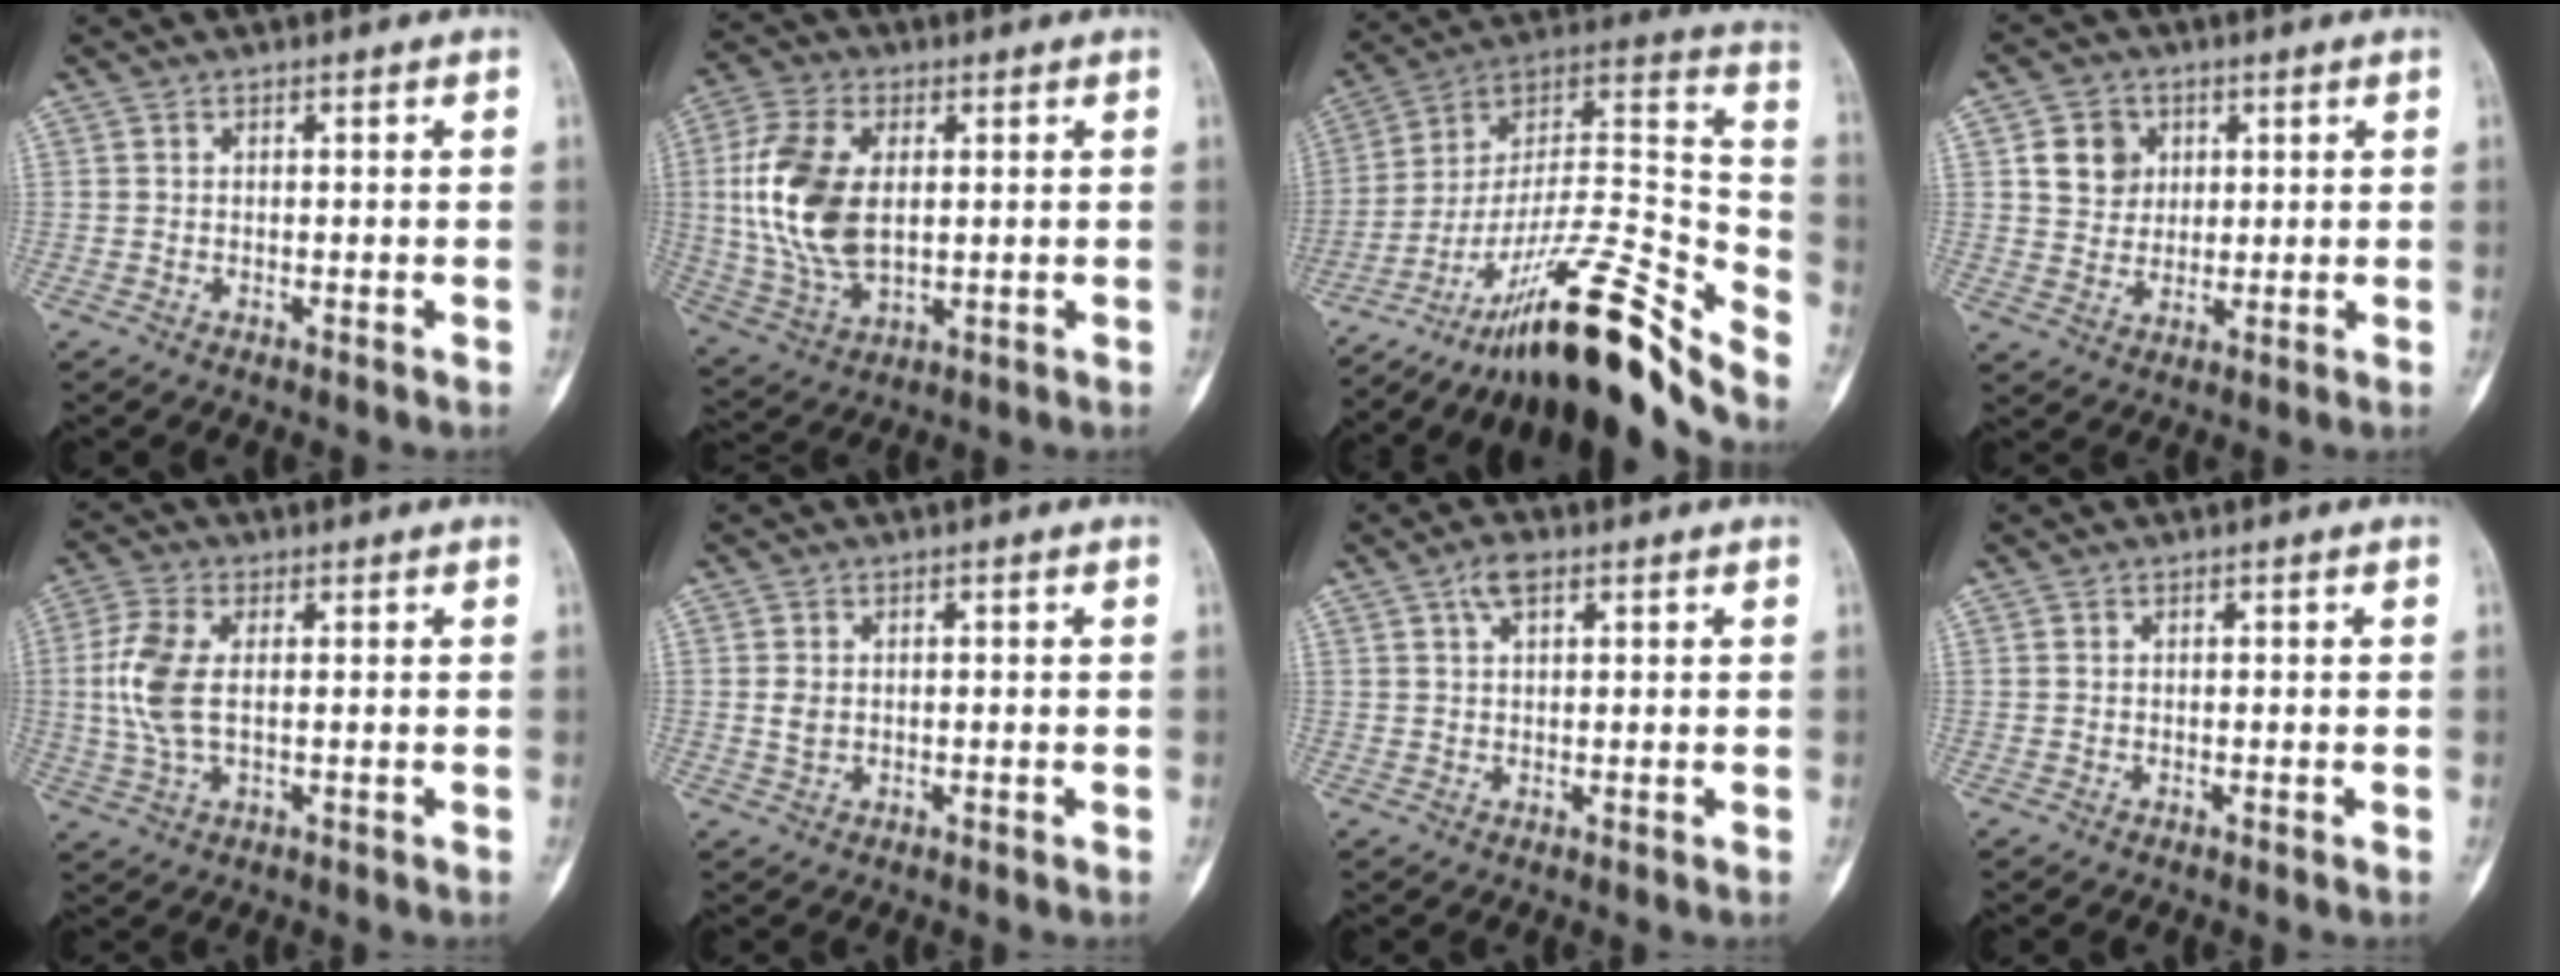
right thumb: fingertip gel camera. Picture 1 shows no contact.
{"total": 15.3, "force": [1.8, 8.8, 12.4], "torque": [-0.256, -0.005, 0.039]}
{"total": 27.0, "force": [-20.2, 4.9, 17.2], "torque": [-0.236, 0.124, -0.336]}
{"total": 6.8, "force": [2.2, 6.0, 2.5], "torque": [-0.015, -0.006, 0.041]}
{"total": 8.3, "force": [0.6, 4.2, 7.2], "torque": [-0.177, 0.003, 0.012]}
{"total": 2.0, "force": [0.1, 1.5, 1.3], "torque": [-0.026, 0.003, 0.004]}
{"total": 3.3, "force": [1.7, 1.5, 2.4], "torque": [-0.044, 0.003, 0.032]}
{"total": 0.0}